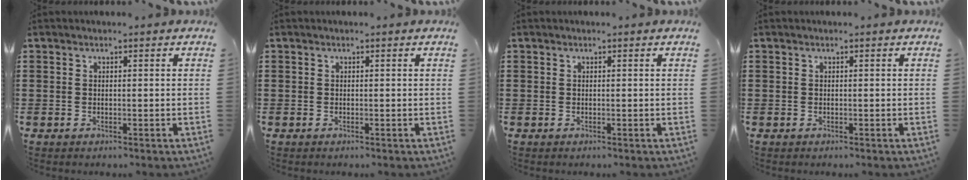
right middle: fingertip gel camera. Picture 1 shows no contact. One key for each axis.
{"total": 0.0}
{"total": 0.0}
{"total": 0.0}